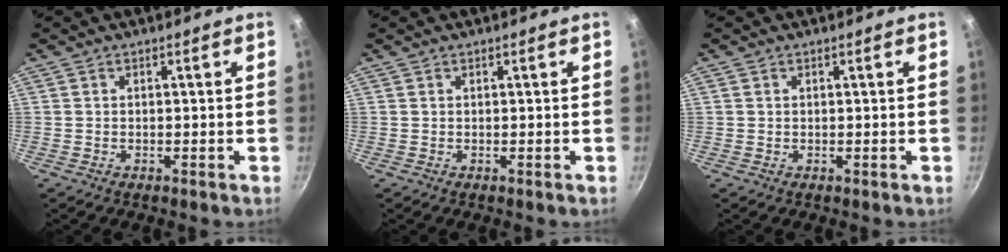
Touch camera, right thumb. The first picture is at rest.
{"total": 0.0}
{"total": 0.0}